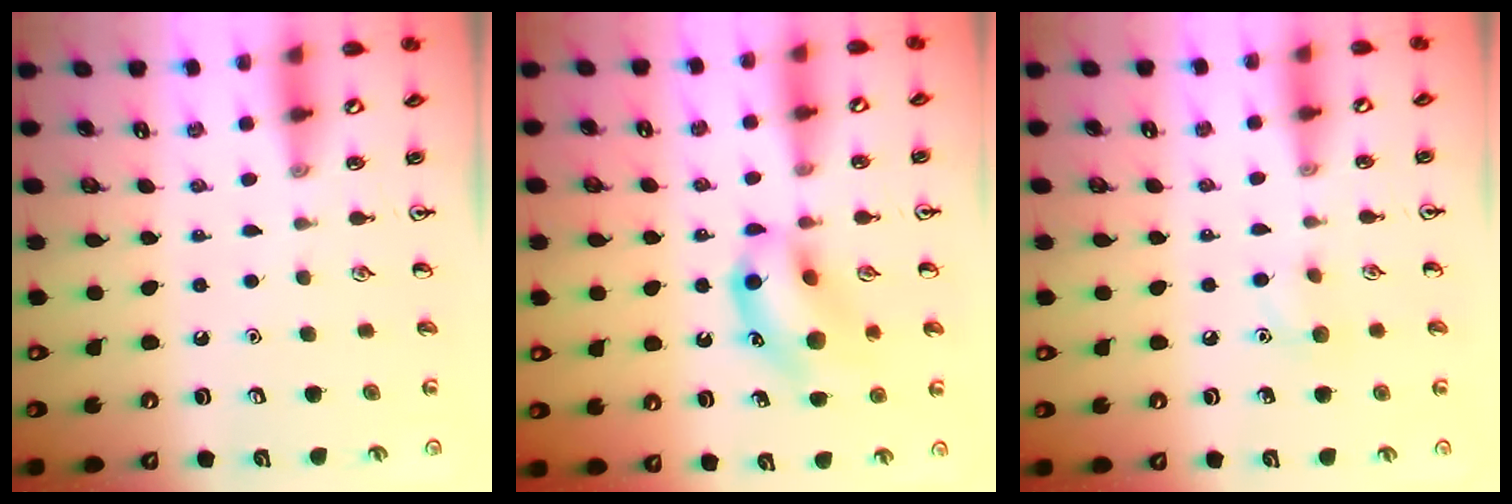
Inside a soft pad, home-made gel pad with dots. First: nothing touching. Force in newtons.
{"total": 13.8, "press": 13.6, "slide": 2.4}
{"total": 6.2, "press": 5.9, "slide": 1.8}